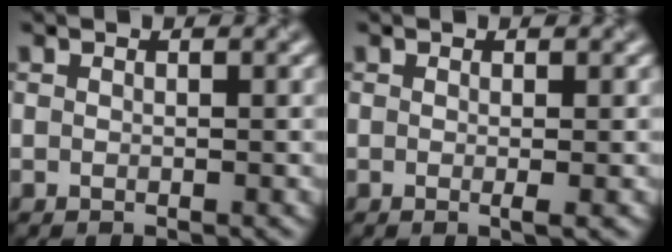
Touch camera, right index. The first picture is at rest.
{"total": 1.0, "force": [-0.1, 0.2, 1.0], "torque": [-0.014, -0.003, -0.003]}